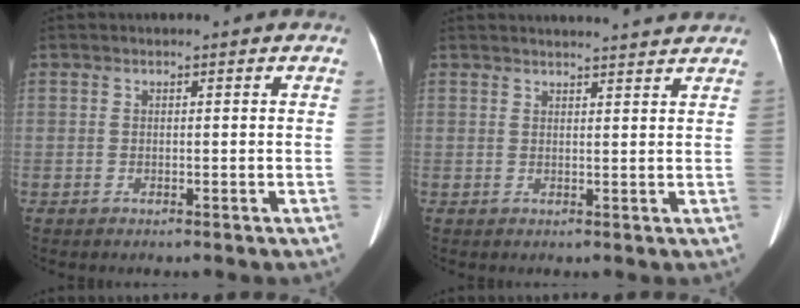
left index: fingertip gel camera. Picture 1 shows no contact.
{"total": 8.4, "force": [8.1, -0.1, 2.1], "torque": [-0.024, 0.013, 0.087]}